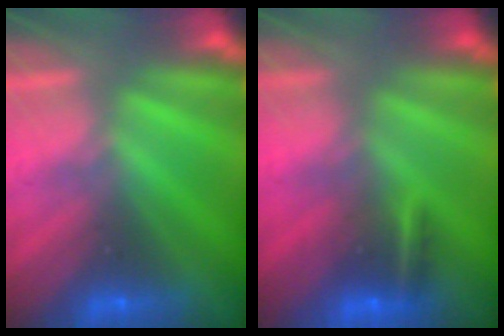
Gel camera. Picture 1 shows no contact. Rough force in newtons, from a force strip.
{"total": 8.6}